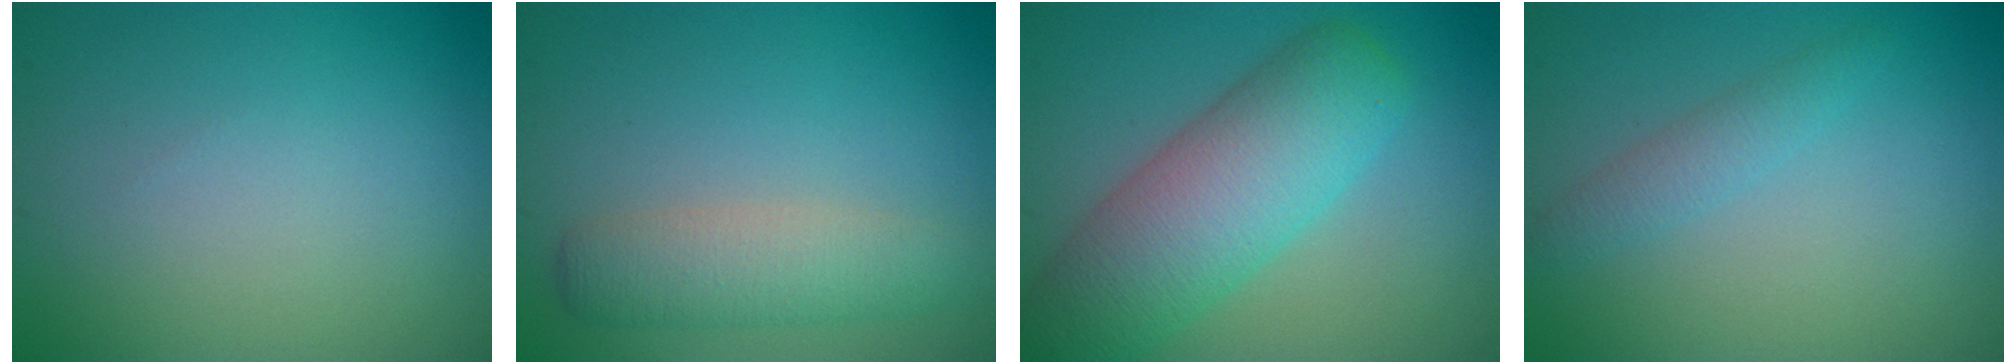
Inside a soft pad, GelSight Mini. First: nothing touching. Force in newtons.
{"total": 3.8, "press": 3.8, "slide": 0.1}
{"total": 8.3, "press": 8.3, "slide": 0.3}
{"total": 1.7, "press": 1.7, "slide": 0.1}